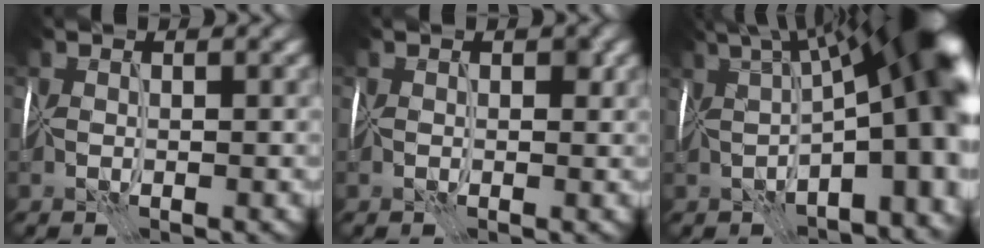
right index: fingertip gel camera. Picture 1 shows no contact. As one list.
[{"total": 1.2, "force": [0.4, 0.9, 0.7], "torque": [-0.004, 0.001, 0.003]}, {"total": 17.8, "force": [0.1, 7.2, 16.3], "torque": [-0.200, 0.010, 0.020]}]